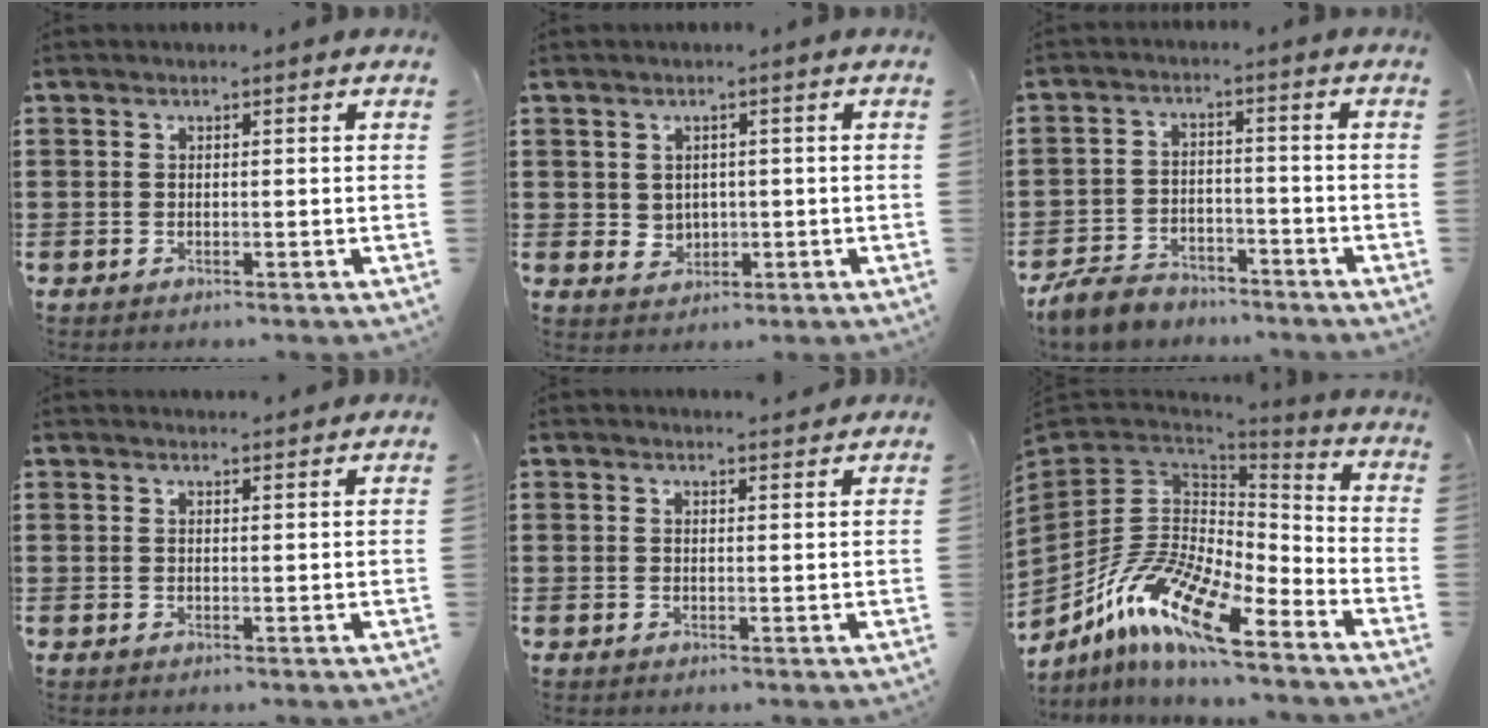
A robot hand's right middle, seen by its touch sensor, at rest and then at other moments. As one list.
[{"total": 2.4, "force": [0.8, 2.2, 0.4], "torque": [-0.011, 0.005, 0.011]}, {"total": 5.8, "force": [-5.4, 1.8, 1.1], "torque": [-0.035, 0.005, -0.111]}, {"total": 1.5, "force": [1.5, 0.1, 0.0], "torque": [0.004, -0.003, 0.028]}, {"total": 1.6, "force": [1.5, 0.2, 0.0], "torque": [0.004, -0.003, 0.028]}, {"total": 14.7, "force": [-9.5, 5.5, 9.8], "torque": [-0.226, 0.017, -0.189]}]